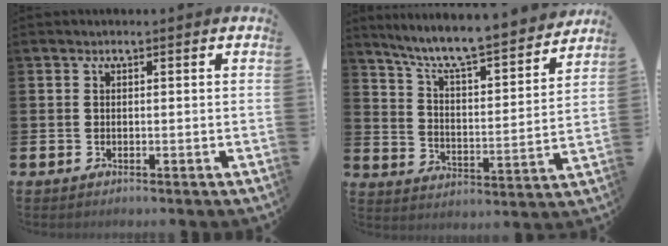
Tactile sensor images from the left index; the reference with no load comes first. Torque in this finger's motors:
{"motor_torque": [0.32, -0.56, 0.74, 0.12]}